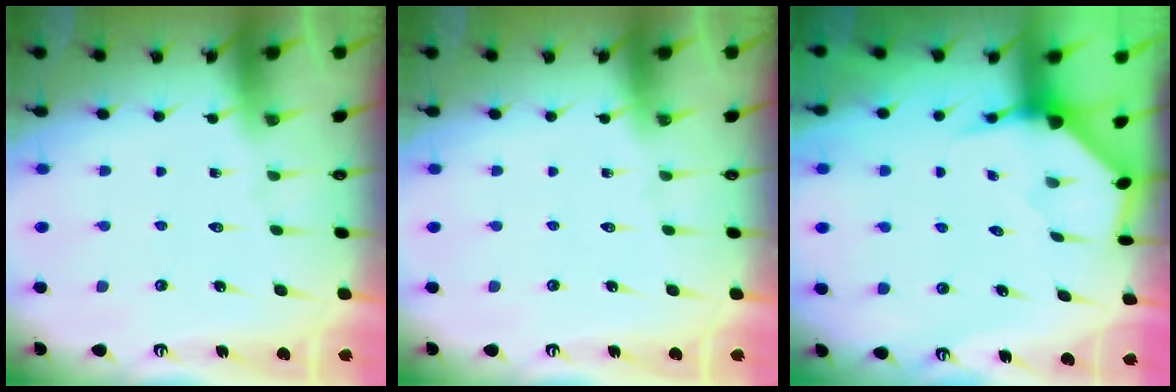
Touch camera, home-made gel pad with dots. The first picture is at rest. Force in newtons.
{"total": 0.0}
{"total": 3.9, "press": 3.9, "slide": 0.5}